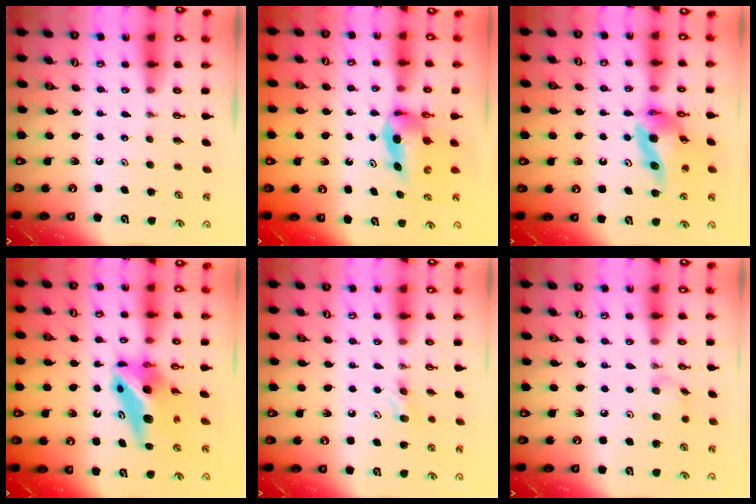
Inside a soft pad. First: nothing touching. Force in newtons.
{"total": 7.2, "press": 6.8, "slide": 2.4}
{"total": 14.4, "press": 14.3, "slide": 1.5}
{"total": 10.2, "press": 10.2, "slide": 0.8}
{"total": 5.4, "press": 5.3, "slide": 0.9}
{"total": 5.2, "press": 5.0, "slide": 1.2}